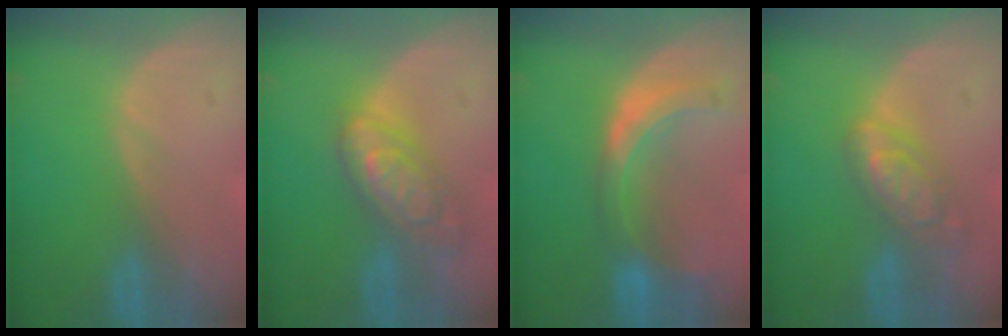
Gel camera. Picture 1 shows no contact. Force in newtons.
{"total": 7.2, "press": 7.2, "slide": 0.6}
{"total": 7.8, "press": 6.9, "slide": 3.7}
{"total": 6.2, "press": 5.4, "slide": 3.0}